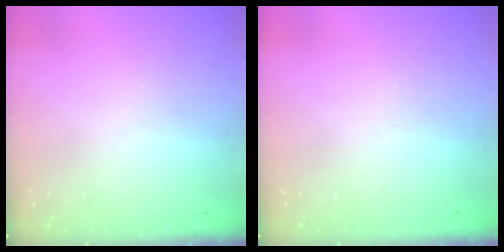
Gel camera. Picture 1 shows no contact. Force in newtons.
{"total": 0.0}